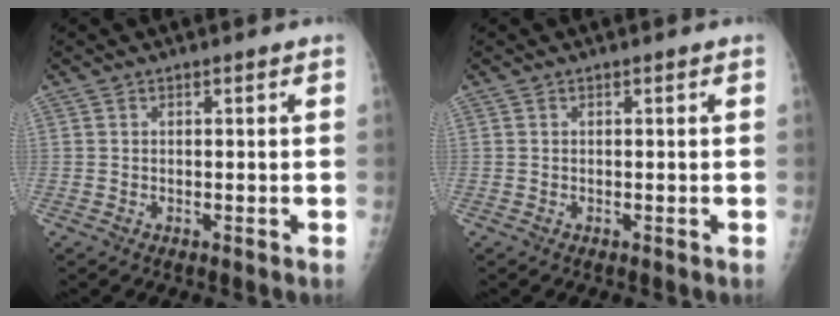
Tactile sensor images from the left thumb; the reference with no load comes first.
{"total": 0.0}